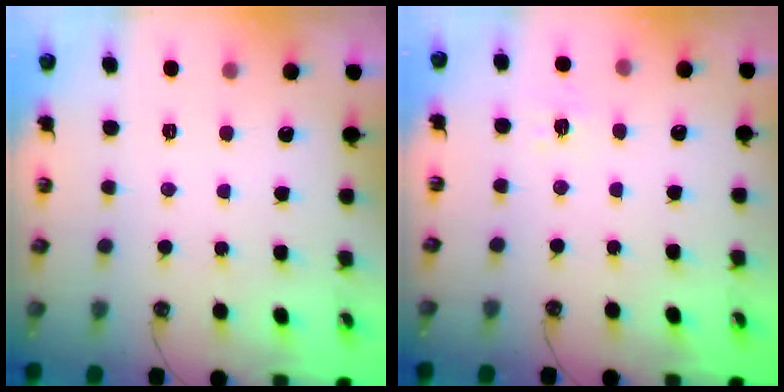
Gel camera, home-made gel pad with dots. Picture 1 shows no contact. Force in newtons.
{"total": 5.8, "press": 5.8, "slide": 0.5}